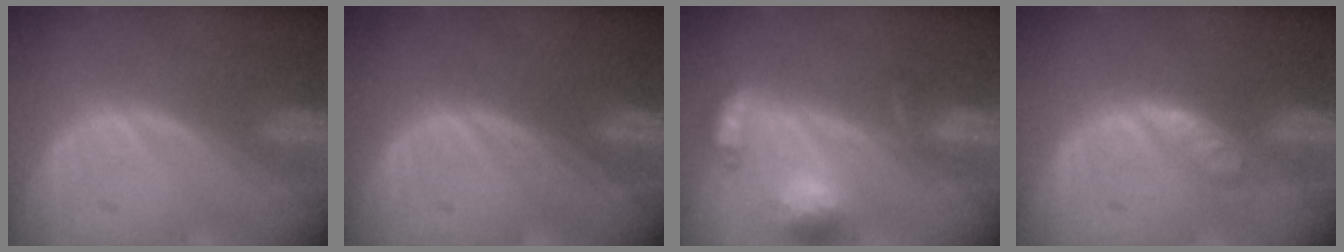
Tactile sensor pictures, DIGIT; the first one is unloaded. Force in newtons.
{"total": 0.0}
{"total": 6.2, "press": 6.2, "slide": 0.4}
{"total": 3.1, "press": 3.0, "slide": 0.3}